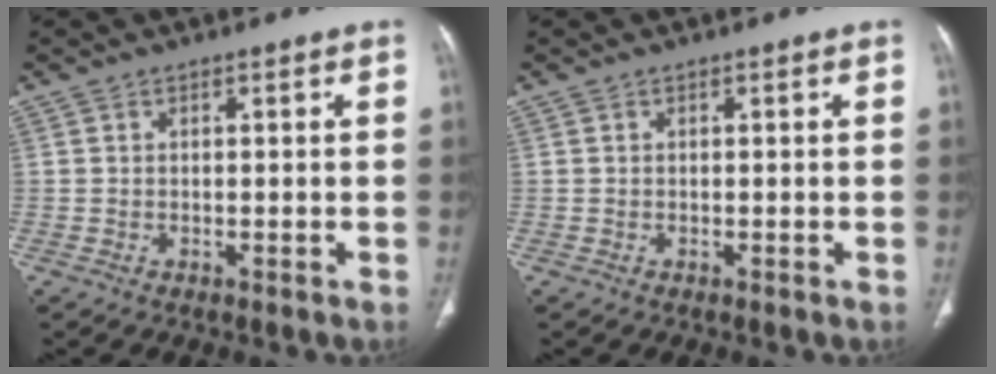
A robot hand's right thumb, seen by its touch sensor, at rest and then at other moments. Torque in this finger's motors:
{"motor_torque": [1.14, 1.14, 0.17, -0.18, 0.04]}